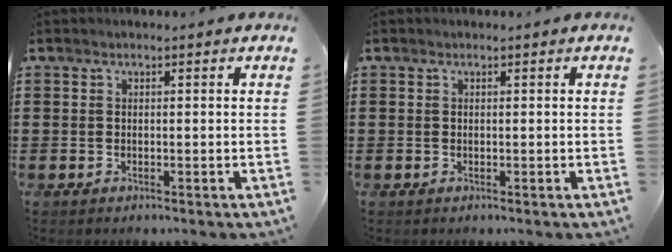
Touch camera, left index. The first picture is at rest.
{"total": 0.0}